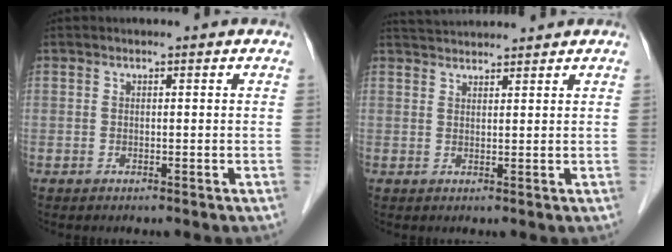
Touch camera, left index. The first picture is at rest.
{"total": 5.3, "force": [5.2, 0.1, 1.1], "torque": [-0.023, 0.036, 0.086]}